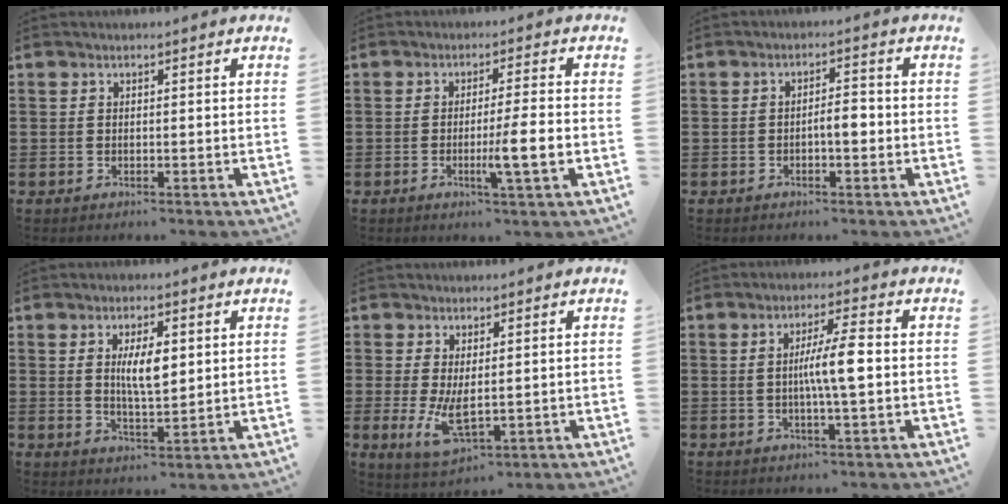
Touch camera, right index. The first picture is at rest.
{"total": 5.7, "force": [-1.5, -0.2, 5.5], "torque": [-0.090, -0.013, -0.027]}
{"total": 3.1, "force": [-0.9, 1.0, 2.9], "torque": [-0.051, 0.005, -0.017]}
{"total": 5.8, "force": [1.3, 1.9, 5.3], "torque": [-0.099, 0.004, 0.018]}
{"total": 6.0, "force": [0.0, 2.5, 5.4], "torque": [-0.104, -0.018, -0.003]}
{"total": 6.4, "force": [-0.1, 0.6, 6.4], "torque": [-0.115, -0.001, -0.007]}